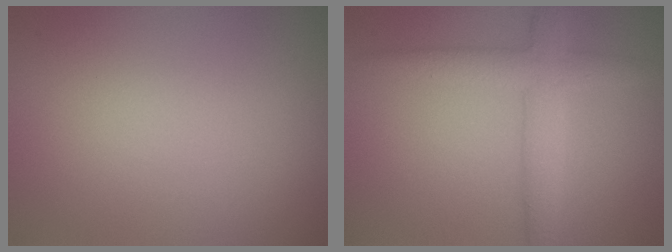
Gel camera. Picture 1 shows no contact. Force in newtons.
{"total": 3.9, "press": 3.9, "slide": 0.0}